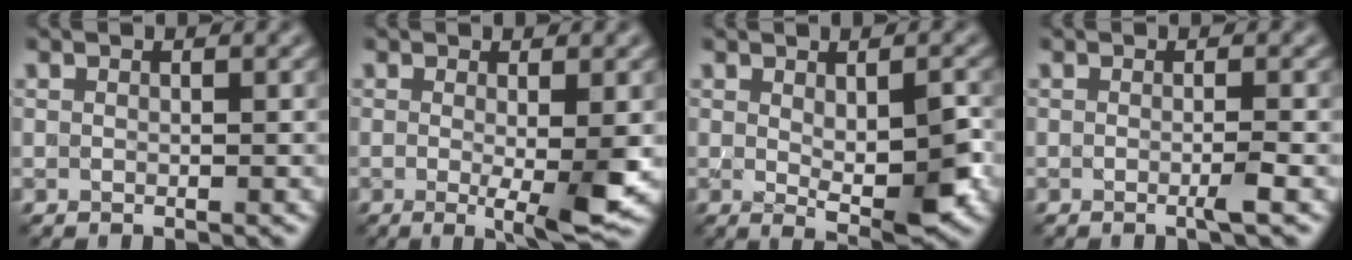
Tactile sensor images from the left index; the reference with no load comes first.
{"total": 4.0, "force": [-0.5, 0.4, 3.9], "torque": [-0.057, -0.012, -0.004]}
{"total": 4.5, "force": [-0.2, 1.1, 4.3], "torque": [-0.063, -0.006, 0.004]}
{"total": 1.2, "force": [-0.4, 0.2, 1.2], "torque": [-0.017, -0.008, -0.010]}